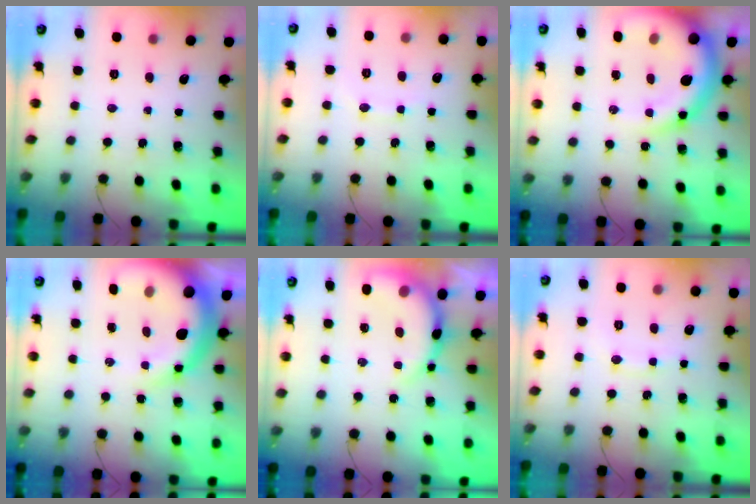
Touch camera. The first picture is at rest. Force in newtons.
{"total": 6.8, "press": 6.8, "slide": 0.5}
{"total": 16.0, "press": 15.5, "slide": 4.2}
{"total": 14.5, "press": 14.1, "slide": 3.6}
{"total": 9.8, "press": 9.7, "slide": 1.5}
{"total": 8.3, "press": 8.2, "slide": 1.4}